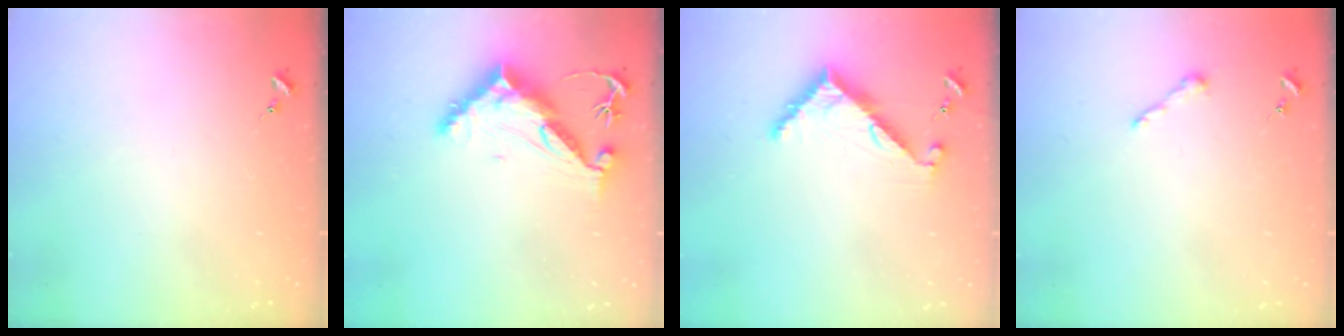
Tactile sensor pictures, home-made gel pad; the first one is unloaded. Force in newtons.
{"total": 11.7, "press": 11.7, "slide": 0.9}
{"total": 7.3, "press": 7.3, "slide": 0.6}
{"total": 3.6, "press": 3.6, "slide": 0.4}